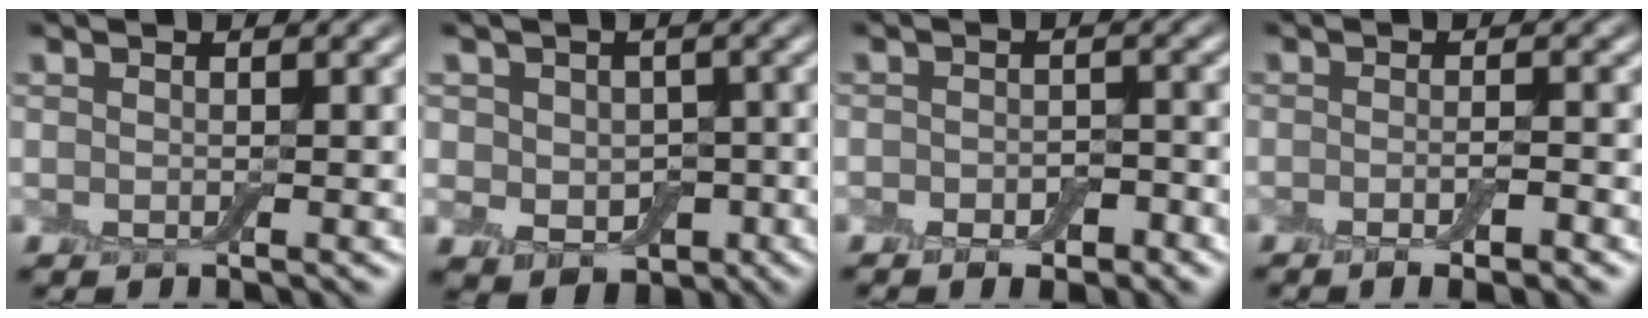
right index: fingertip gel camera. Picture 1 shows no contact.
{"total": 5.3, "force": [-0.4, 4.4, 2.8], "torque": [-0.033, -0.010, -0.002]}
{"total": 3.4, "force": [-1.7, 1.9, 2.2], "torque": [-0.018, 0.002, -0.025]}
{"total": 3.0, "force": [-1.5, 0.6, 2.6], "torque": [-0.037, -0.002, -0.024]}